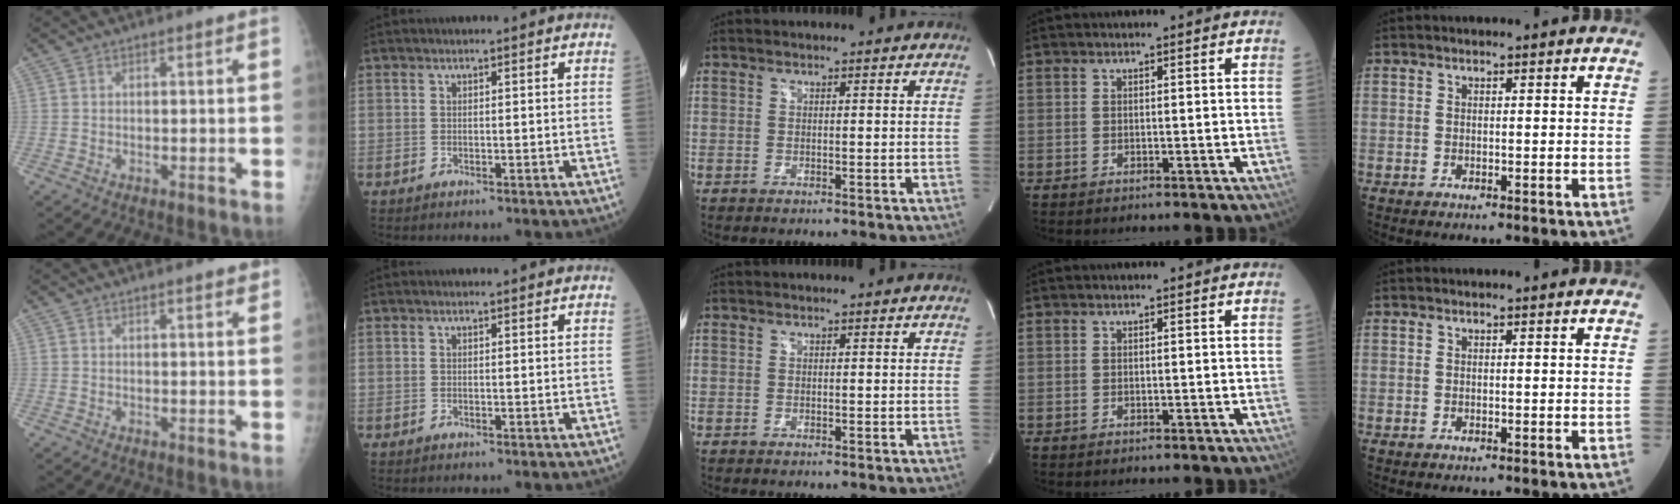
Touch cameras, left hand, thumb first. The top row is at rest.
{"thumb": {"total": 2.1, "force": [1.7, 0.5, 1.2], "torque": [-0.009, -0.003, 0.019]}, "index": {"total": 1.2, "force": [1.2, 0.1, 0.3], "torque": [-0.005, 0.009, 0.015]}}